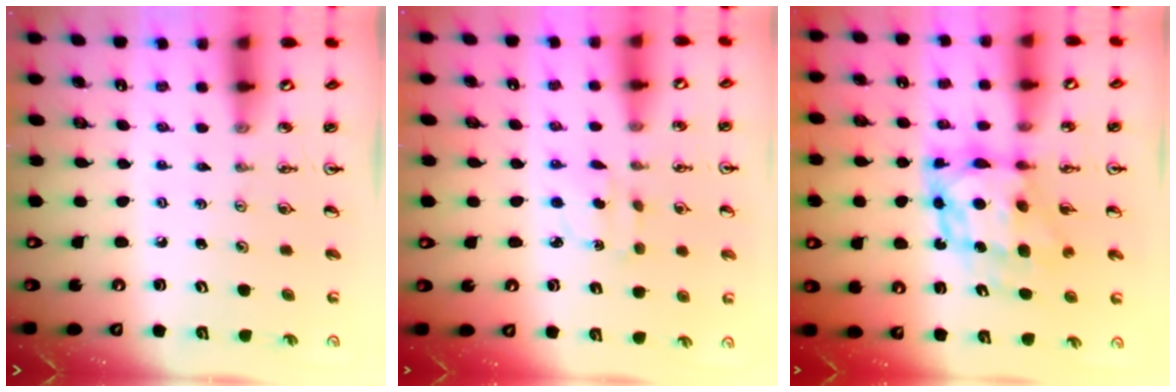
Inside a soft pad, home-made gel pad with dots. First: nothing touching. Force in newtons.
{"total": 3.2, "press": 3.2, "slide": 0.4}
{"total": 8.7, "press": 8.7, "slide": 0.8}